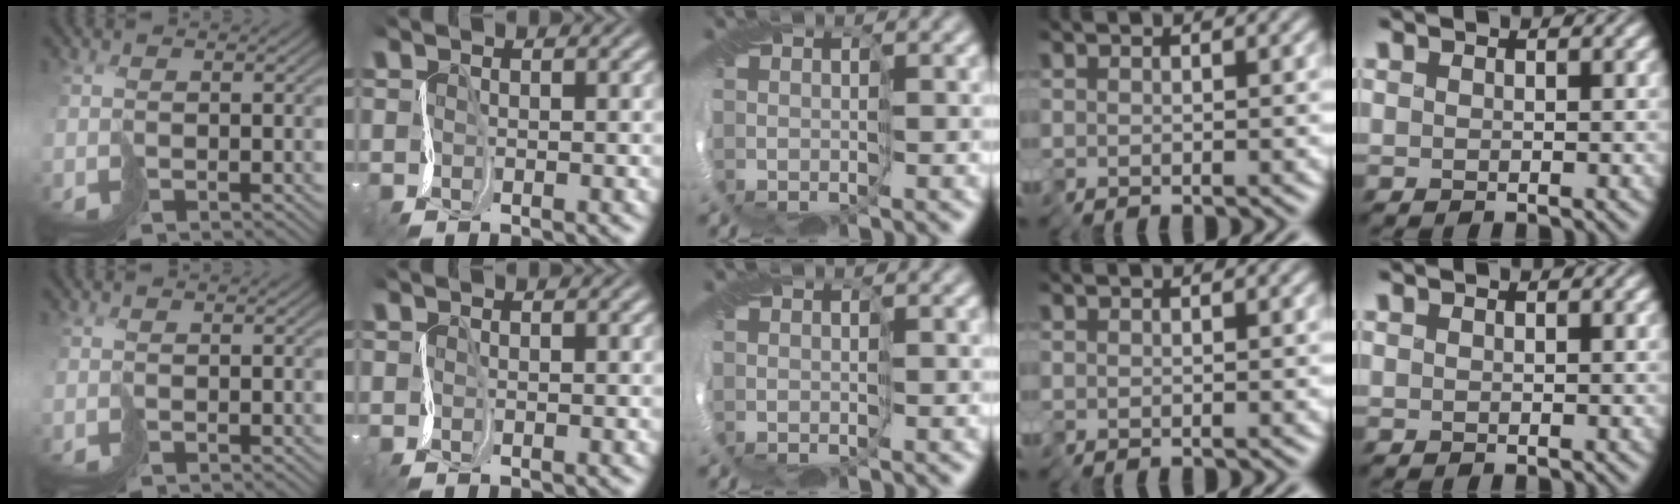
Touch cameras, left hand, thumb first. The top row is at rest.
{}